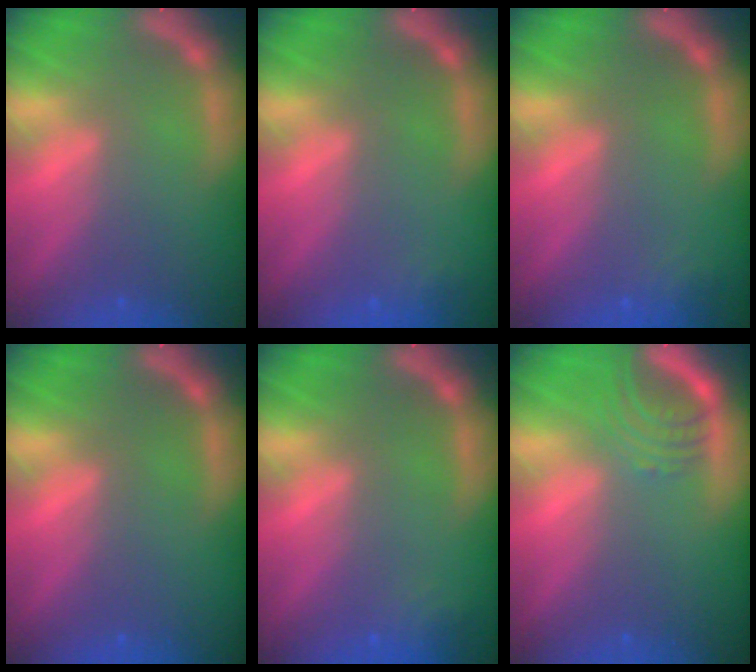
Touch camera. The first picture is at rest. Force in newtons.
{"total": 0.9}
{"total": 1.4}
{"total": 0.0}
{"total": 1.9}
{"total": 3.9}